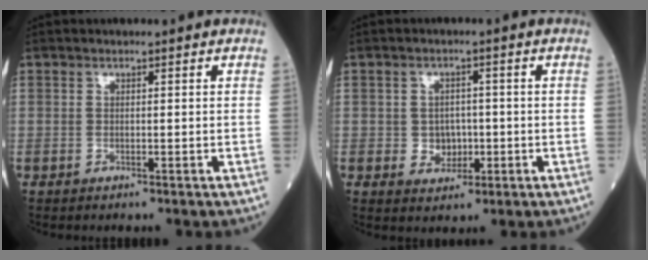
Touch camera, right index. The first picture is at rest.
{"total": 3.7, "force": [-0.5, 3.2, 1.8], "torque": [-0.020, 0.007, -0.002]}